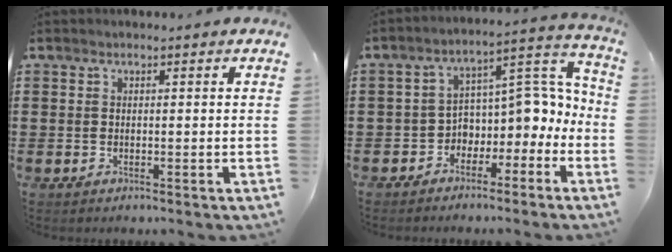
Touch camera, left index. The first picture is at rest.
{"total": 4.1, "force": [-1.8, 3.4, 1.3], "torque": [-0.040, -0.020, -0.042]}